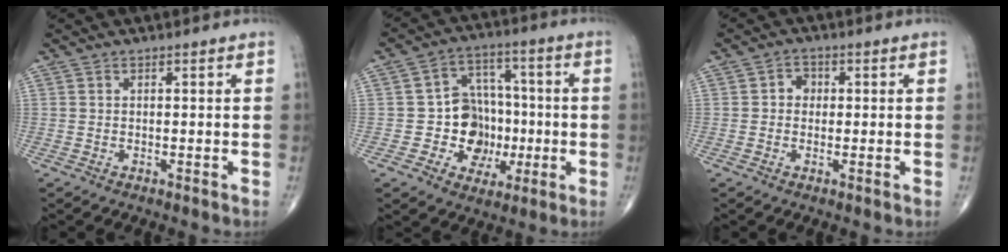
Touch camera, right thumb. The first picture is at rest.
{"total": 11.5, "force": [-1.7, 9.8, 5.7], "torque": [-0.027, 0.031, -0.025]}
{"total": 2.6, "force": [0.2, 2.3, 1.3], "torque": [-0.002, 0.007, -0.004]}